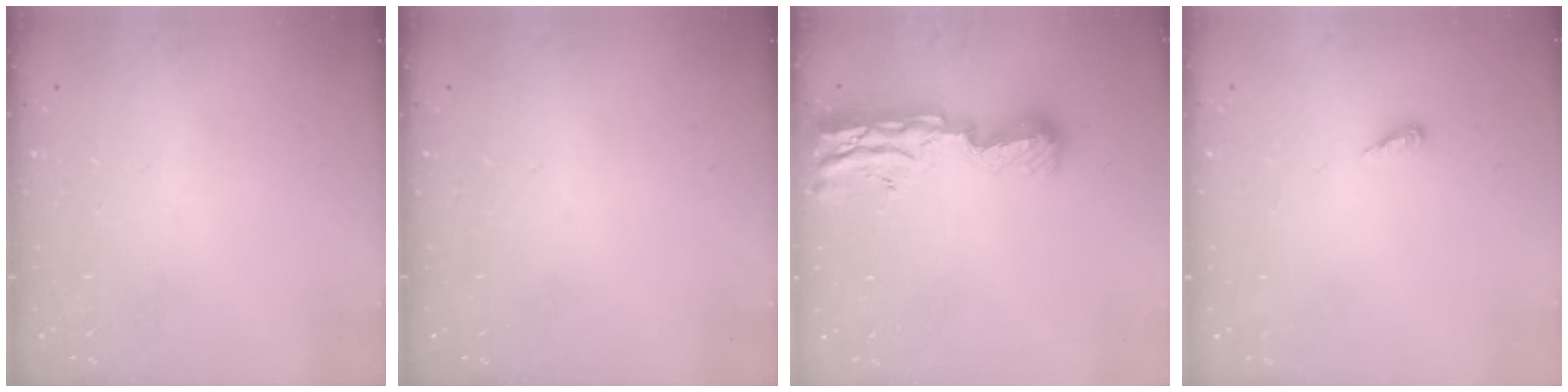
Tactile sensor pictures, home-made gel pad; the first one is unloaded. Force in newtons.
{"total": 0.0}
{"total": 11.5, "press": 11.4, "slide": 1.6}
{"total": 2.8, "press": 2.8, "slide": 0.2}